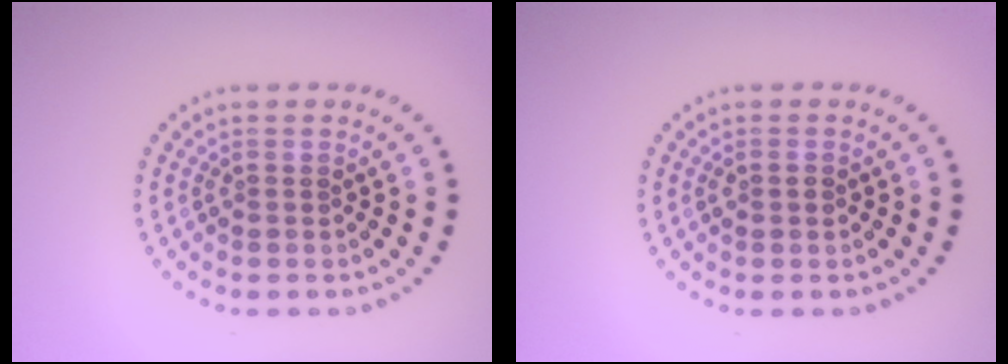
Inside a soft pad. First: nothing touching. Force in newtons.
{"total": 1.1, "press": 1.1, "slide": 0.0}